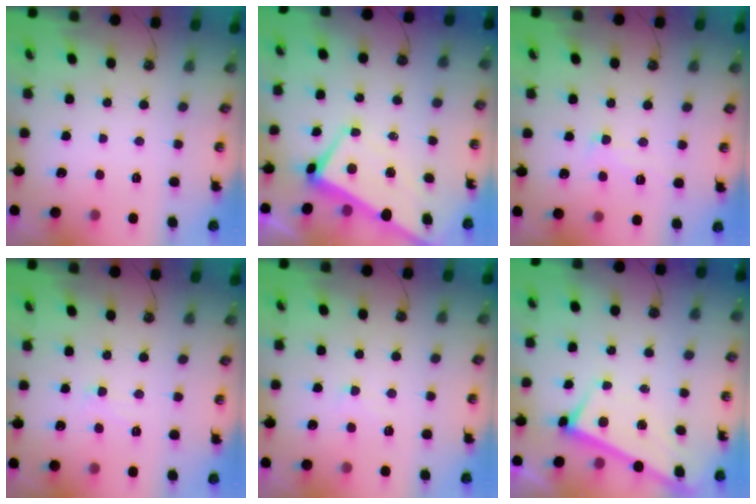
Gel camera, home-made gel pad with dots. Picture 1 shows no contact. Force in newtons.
{"total": 1.5, "press": 1.4, "slide": 0.7}
{"total": 2.4, "press": 2.4, "slide": 0.5}
{"total": 3.3, "press": 3.3, "slide": 0.6}
{"total": 4.2, "press": 4.2, "slide": 0.3}
{"total": 2.8, "press": 2.8, "slide": 0.2}